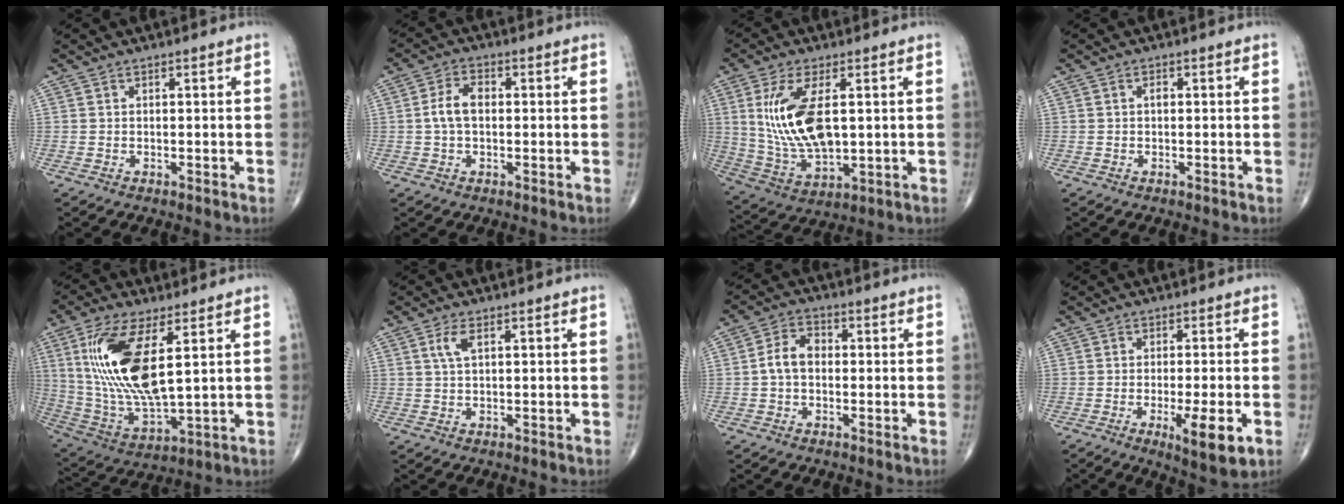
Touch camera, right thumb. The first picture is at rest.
{"total": 4.9, "force": [0.1, 2.9, 4.0], "torque": [-0.083, 0.015, -0.003]}
{"total": 14.7, "force": [2.5, 6.8, 12.8], "torque": [-0.261, -0.015, 0.063]}
{"total": 0.8, "force": [0.0, 0.5, 0.6], "torque": [-0.008, 0.001, -0.002]}
{"total": 19.0, "force": [5.0, 7.1, 16.9], "torque": [-0.357, -0.027, 0.106]}
{"total": 2.8, "force": [1.0, 1.0, 2.4], "torque": [-0.057, 0.006, 0.025]}
{"total": 5.3, "force": [-0.3, 3.6, 3.8], "torque": [-0.065, 0.020, -0.015]}
{"total": 8.5, "force": [-3.0, 1.8, 7.8], "torque": [-0.121, -0.012, -0.042]}